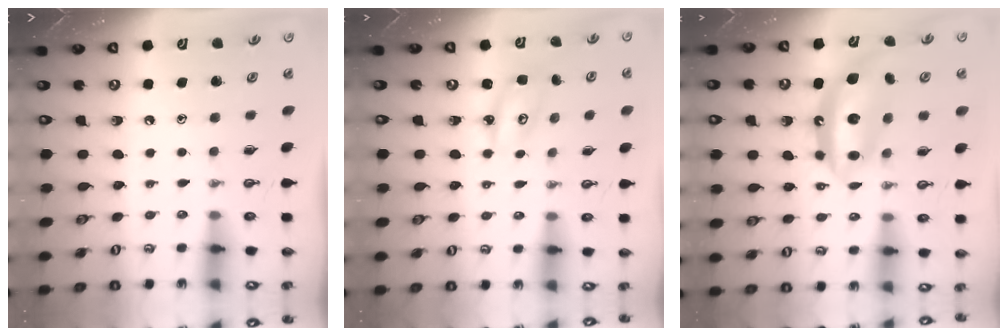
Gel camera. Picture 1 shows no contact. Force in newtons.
{"total": 3.6, "press": 3.6, "slide": 0.2}
{"total": 12.2, "press": 12.1, "slide": 1.7}